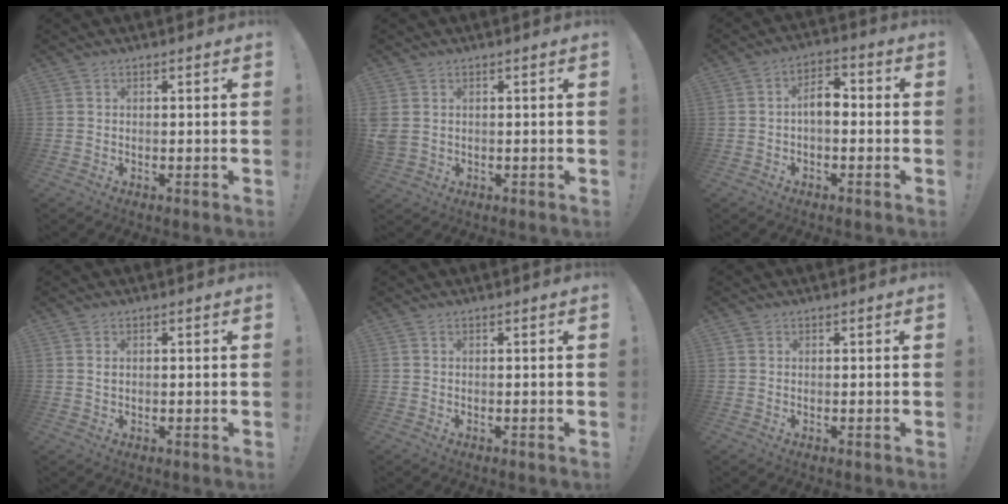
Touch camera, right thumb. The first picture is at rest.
{"total": 3.4, "force": [0.9, 2.5, 2.2], "torque": [-0.050, 0.004, 0.020]}
{"total": 6.7, "force": [-0.7, 3.7, 5.5], "torque": [-0.089, 0.012, -0.011]}
{"total": 1.0, "force": [0.5, 0.6, 0.6], "torque": [-0.013, 0.004, 0.009]}
{"total": 0.0}
{"total": 0.7, "force": [0.3, 0.6, 0.0], "torque": [-0.004, 0.001, 0.007]}